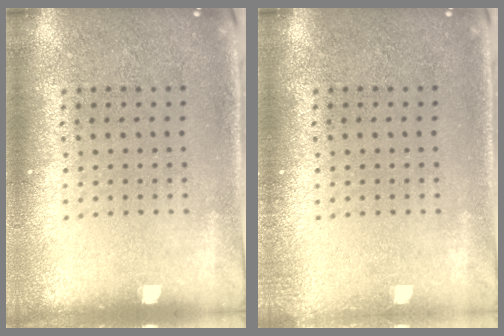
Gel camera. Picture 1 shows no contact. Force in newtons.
{"total": 0.6, "press": 0.6, "slide": 0.1}